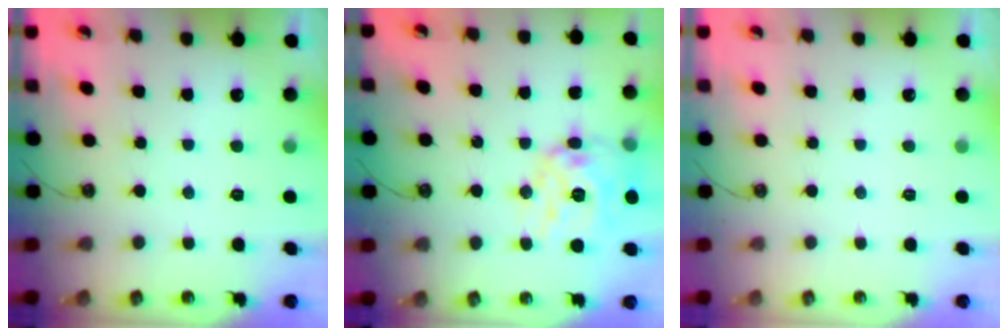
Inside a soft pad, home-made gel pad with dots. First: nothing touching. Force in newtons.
{"total": 15.3, "press": 15.2, "slide": 1.4}
{"total": 0.0}